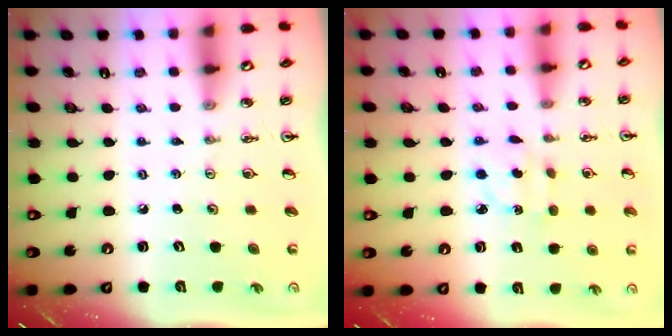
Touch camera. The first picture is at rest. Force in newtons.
{"total": 3.6, "press": 3.6, "slide": 0.4}